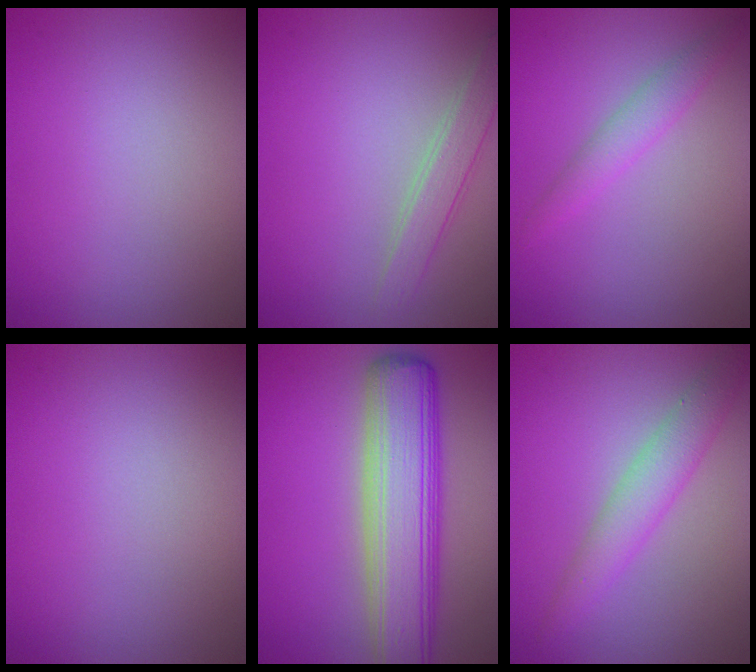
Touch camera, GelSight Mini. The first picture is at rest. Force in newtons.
{"total": 2.4, "press": 2.4, "slide": 0.1}
{"total": 2.0, "press": 2.0, "slide": 0.1}
{"total": 0.0}
{"total": 8.8, "press": 8.8, "slide": 0.4}
{"total": 3.4, "press": 3.4, "slide": 0.1}